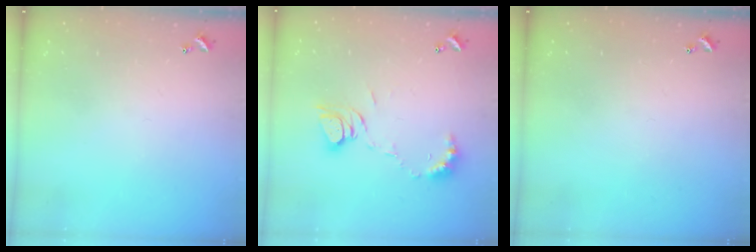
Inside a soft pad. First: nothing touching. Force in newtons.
{"total": 8.2, "press": 8.1, "slide": 0.8}
{"total": 0.0}